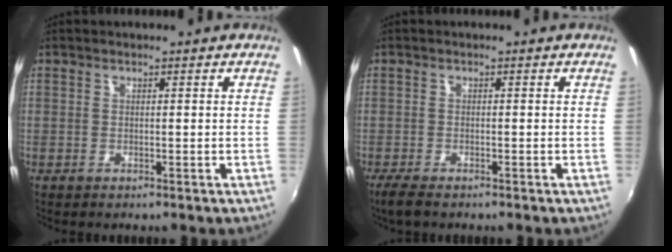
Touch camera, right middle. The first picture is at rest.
{"total": 3.4, "force": [-2.7, 0.8, 2.0], "torque": [-0.049, -0.013, -0.051]}